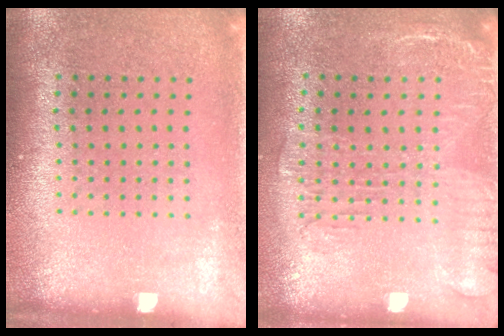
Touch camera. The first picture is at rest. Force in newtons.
{"total": 2.0, "press": 1.6, "slide": 1.2}